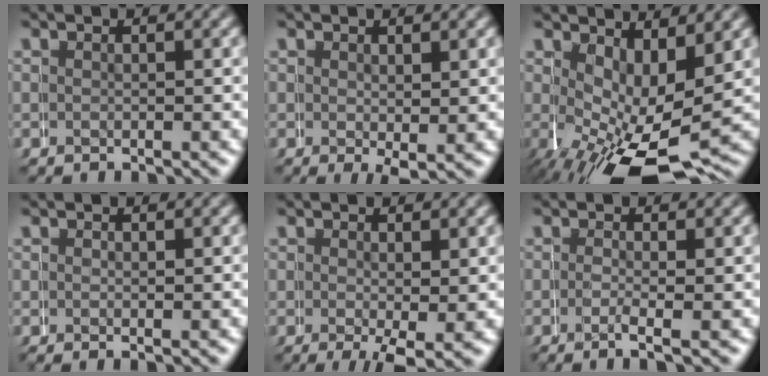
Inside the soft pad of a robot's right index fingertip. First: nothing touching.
{"total": 1.3, "force": [0.2, 0.3, 1.2], "torque": [-0.016, -0.012, 0.007]}
{"total": 8.0, "force": [-1.6, 4.7, 6.2], "torque": [-0.122, -0.047, -0.007]}
{"total": 0.0}
{"total": 2.8, "force": [-1.1, 0.6, 2.5], "torque": [-0.033, -0.017, -0.012]}
{"total": 2.0, "force": [-0.9, 0.1, 1.7], "torque": [-0.033, -0.007, -0.019]}